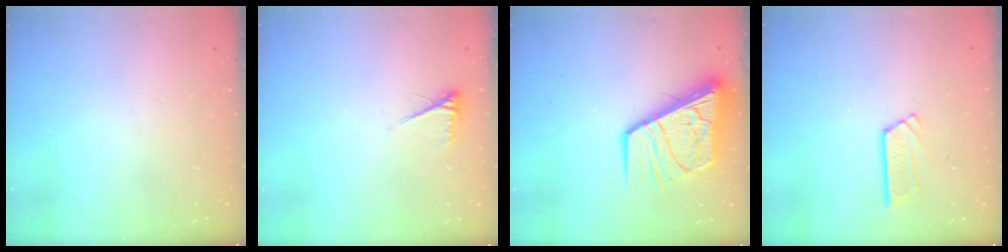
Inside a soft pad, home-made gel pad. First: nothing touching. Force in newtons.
{"total": 3.9, "press": 3.9, "slide": 0.6}
{"total": 13.5, "press": 13.4, "slide": 1.4}
{"total": 4.7, "press": 4.7, "slide": 0.4}